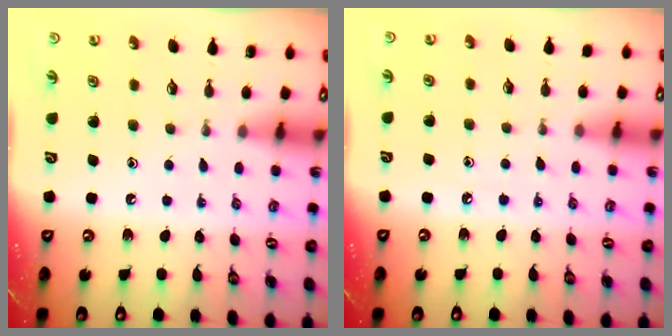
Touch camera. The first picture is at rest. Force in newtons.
{"total": 5.9, "press": 5.8, "slide": 0.7}